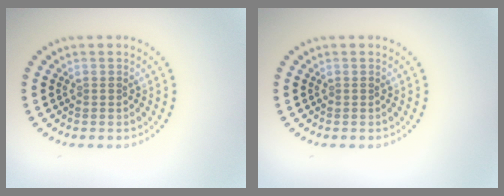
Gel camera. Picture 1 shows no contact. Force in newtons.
{"total": 0.0}